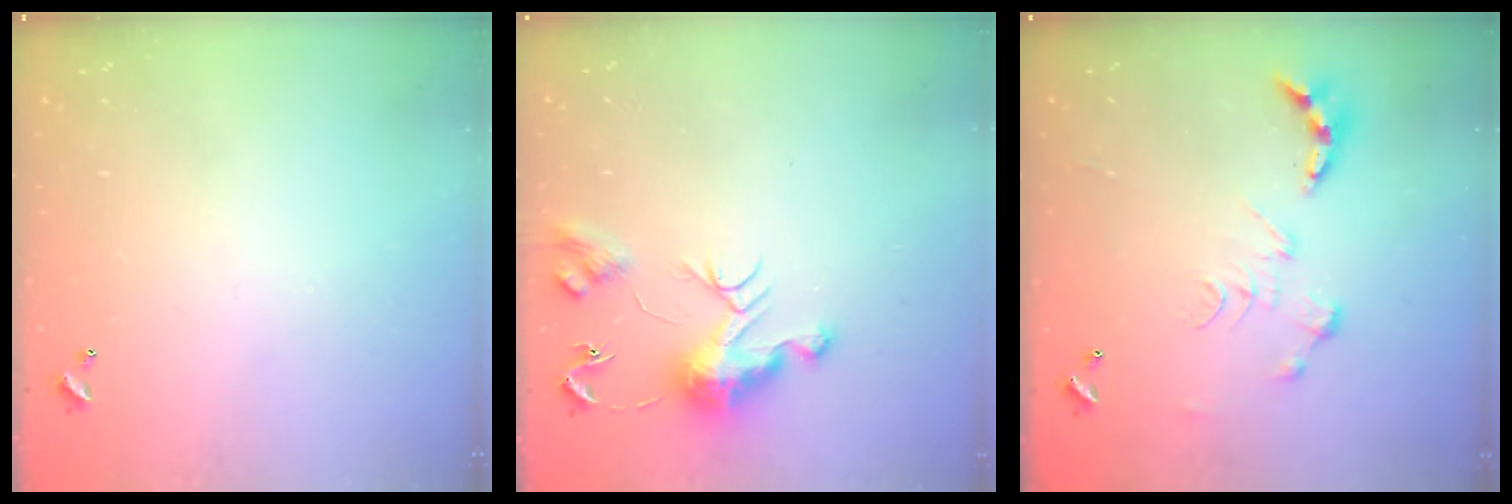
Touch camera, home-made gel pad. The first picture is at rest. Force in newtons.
{"total": 10.1, "press": 10.0, "slide": 0.8}
{"total": 0.0}